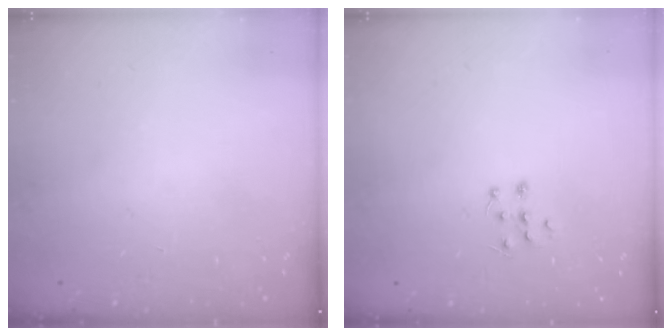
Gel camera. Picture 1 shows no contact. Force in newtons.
{"total": 6.2, "press": 6.2, "slide": 0.4}